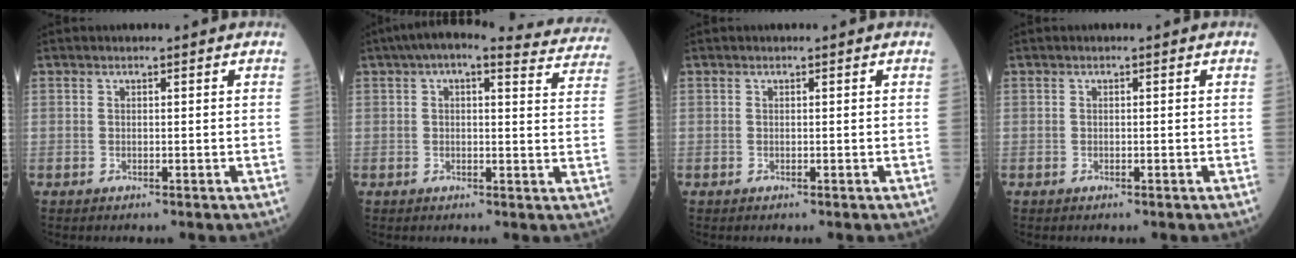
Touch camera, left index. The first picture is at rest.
{"total": 14.5, "force": [12.8, 3.5, 5.9], "torque": [-0.059, 0.022, 0.133]}
{"total": 0.0}
{"total": 0.0}